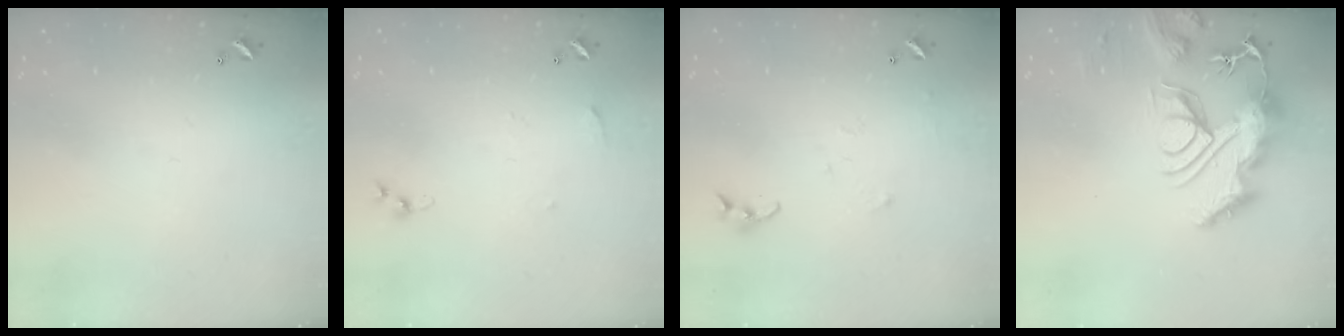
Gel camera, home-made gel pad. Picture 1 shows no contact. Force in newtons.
{"total": 3.8, "press": 3.8, "slide": 0.5}
{"total": 7.5, "press": 7.5, "slide": 0.6}
{"total": 14.1, "press": 14.1, "slide": 1.4}